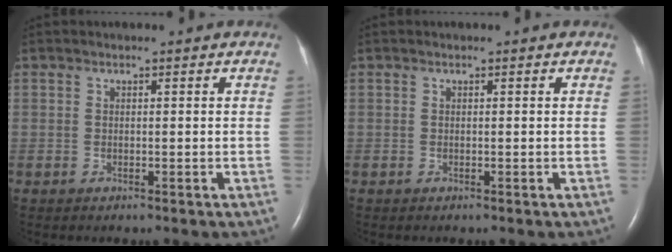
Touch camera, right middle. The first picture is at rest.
{"total": 0.0}